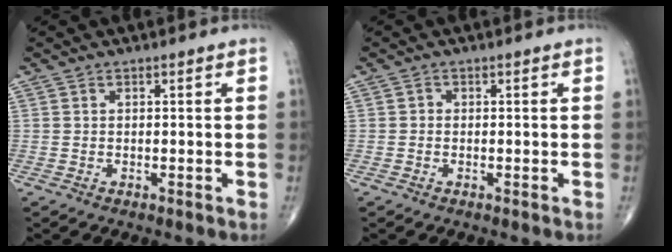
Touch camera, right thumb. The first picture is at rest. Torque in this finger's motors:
{"motor_torque": [-0.44, -0.10, 0.25, 0.11, 0.02]}